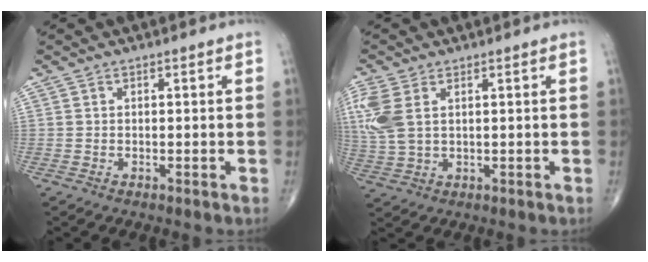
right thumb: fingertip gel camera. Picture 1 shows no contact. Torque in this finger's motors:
{"motor_torque": [0.11, 0.20, 0.77, 0.42, 0.10]}